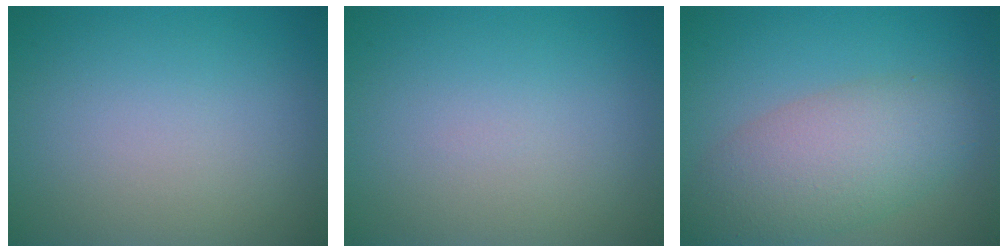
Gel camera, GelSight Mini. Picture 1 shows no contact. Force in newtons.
{"total": 0.0}
{"total": 6.3, "press": 6.3, "slide": 0.4}